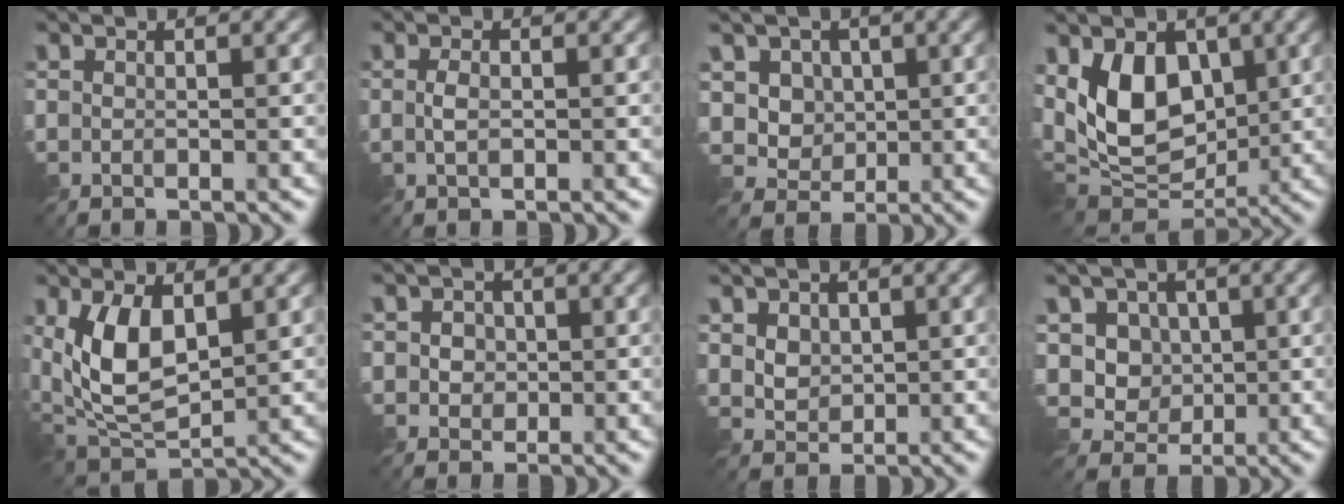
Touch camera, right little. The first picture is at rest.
{"total": 1.2, "force": [-0.3, 0.5, 1.1], "torque": [-0.027, 0.000, -0.008]}
{"total": 4.5, "force": [1.4, 3.8, 1.9], "torque": [-0.055, -0.005, 0.030]}
{"total": 8.0, "force": [1.8, 5.1, 5.8], "torque": [-0.107, -0.014, 0.022]}
{"total": 6.6, "force": [1.4, 3.2, 5.6], "torque": [-0.124, -0.008, 0.028]}
{"total": 2.4, "force": [0.4, 2.1, 1.1], "torque": [-0.021, 0.004, 0.005]}
{"total": 2.6, "force": [1.1, 1.9, 1.3], "torque": [-0.045, -0.001, 0.029]}
{"total": 5.6, "force": [1.5, 4.8, 2.5], "torque": [-0.061, -0.002, 0.024]}